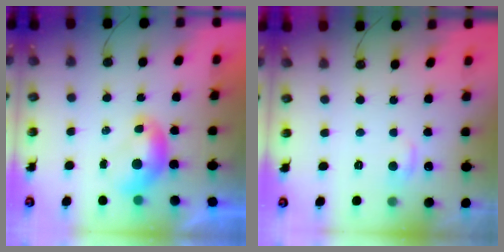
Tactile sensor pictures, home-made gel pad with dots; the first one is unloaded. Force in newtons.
{"total": 0.8, "press": 0.3, "slide": 0.7}